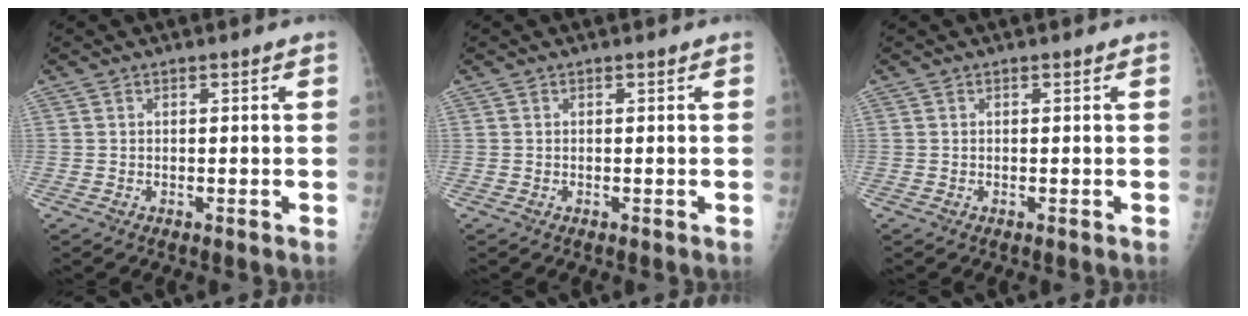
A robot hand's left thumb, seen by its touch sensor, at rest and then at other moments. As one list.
[{"total": 0.0}, {"total": 0.0}]